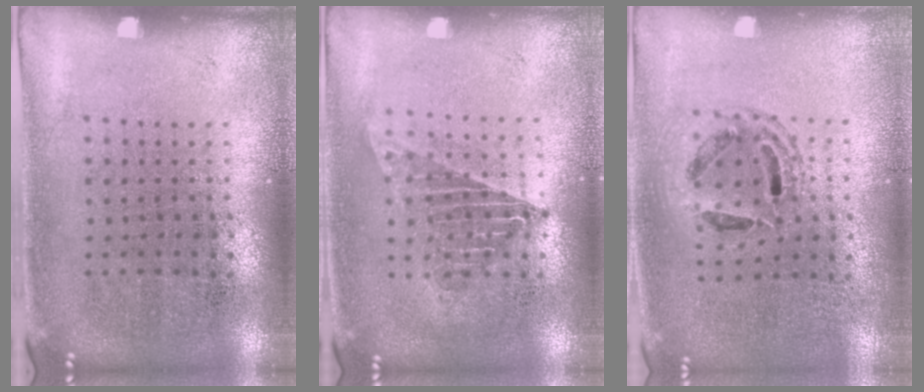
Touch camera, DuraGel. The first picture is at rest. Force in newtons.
{"total": 1.3, "press": 1.2, "slide": 0.5}
{"total": 1.3, "press": 1.1, "slide": 0.6}